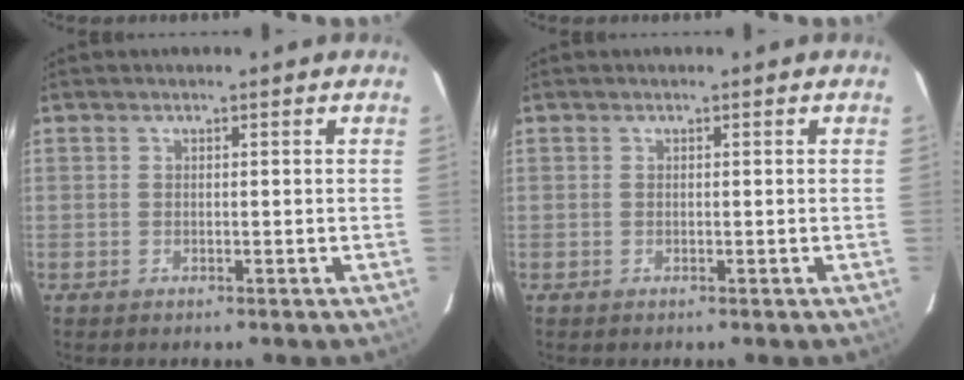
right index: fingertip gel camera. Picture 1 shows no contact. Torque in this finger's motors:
{"motor_torque": [0.00, 0.00, 0.00, 0.00]}